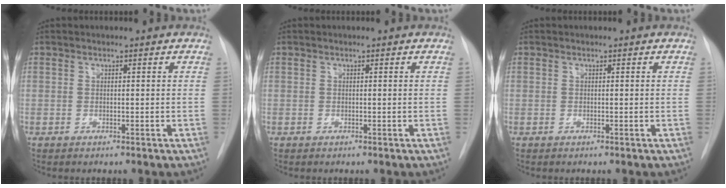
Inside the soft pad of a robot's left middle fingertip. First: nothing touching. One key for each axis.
{"total": 0.0}
{"total": 0.0}